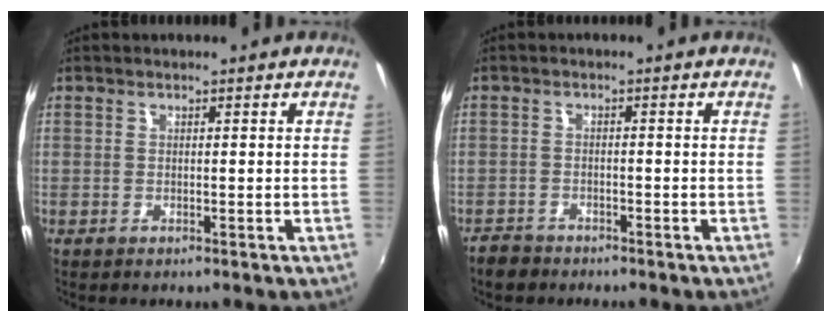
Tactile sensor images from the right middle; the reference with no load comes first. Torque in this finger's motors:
{"motor_torque": [0.52, -0.45, -0.02, 0.01]}